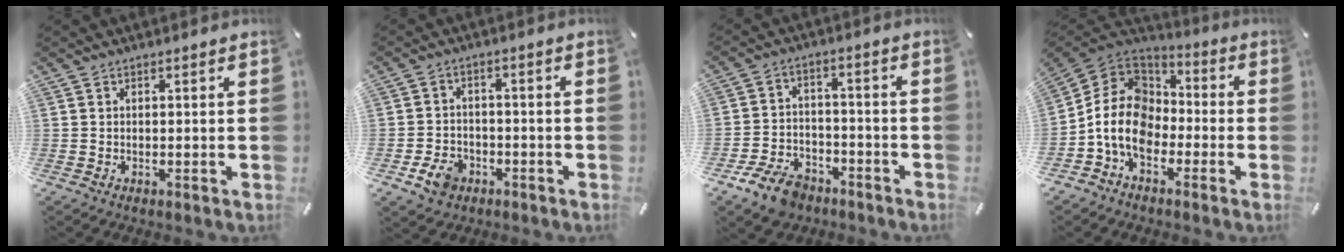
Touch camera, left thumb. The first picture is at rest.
{"total": 6.4, "force": [-3.2, 4.9, 2.8], "torque": [-0.050, 0.015, -0.060]}
{"total": 9.3, "force": [-6.5, 5.5, 3.7], "torque": [-0.067, 0.044, -0.117]}
{"total": 13.2, "force": [-4.9, 10.1, 7.0], "torque": [-0.163, 0.033, -0.094]}